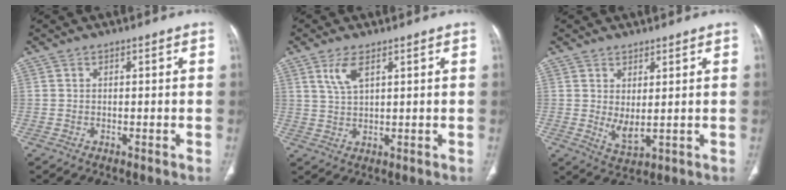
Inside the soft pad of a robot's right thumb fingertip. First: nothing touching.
{"total": 4.3, "force": [2.3, 1.5, 3.3], "torque": [-0.072, -0.007, 0.054]}
{"total": 4.1, "force": [0.8, 1.5, 3.7], "torque": [-0.066, -0.019, 0.026]}